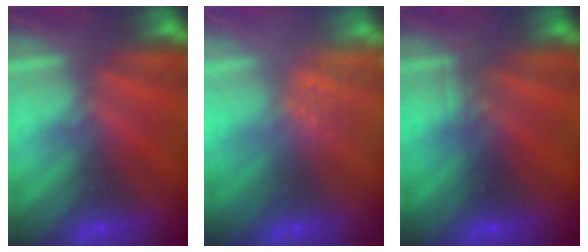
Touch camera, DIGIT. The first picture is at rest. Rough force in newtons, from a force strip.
{"total": 2.6}
{"total": 2.3}